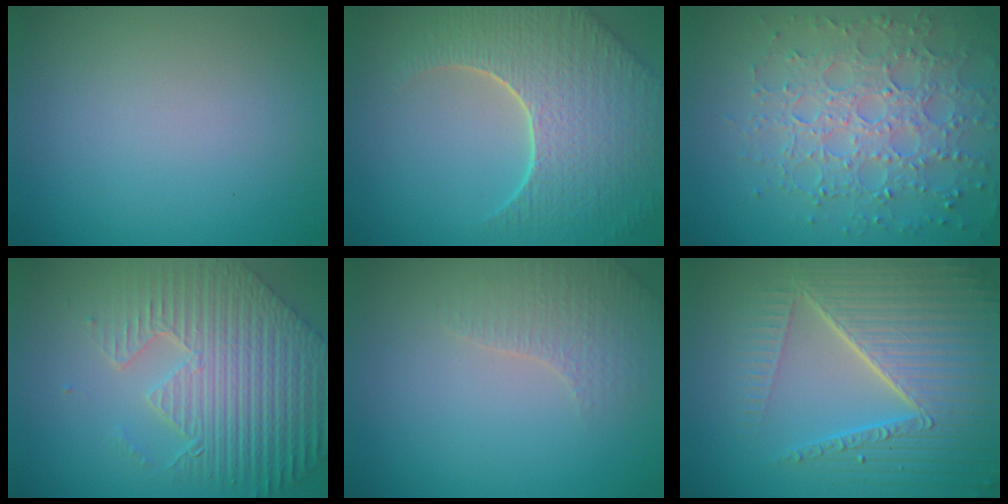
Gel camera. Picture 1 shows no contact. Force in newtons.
{"total": 8.7, "press": 6.2, "slide": 6.1}
{"total": 6.7, "press": 5.3, "slide": 4.1}
{"total": 9.4, "press": 6.5, "slide": 6.8}
{"total": 2.6, "press": 2.5, "slide": 0.5}
{"total": 9.0, "press": 6.0, "slide": 6.8}